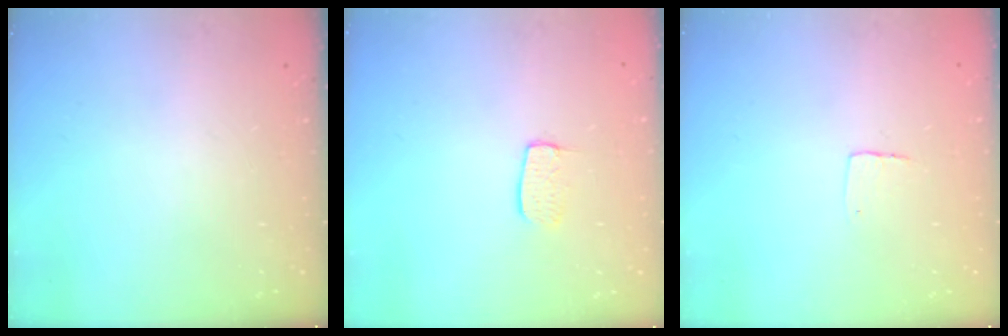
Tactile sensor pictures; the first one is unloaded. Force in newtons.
{"total": 5.6, "press": 5.6, "slide": 0.2}
{"total": 4.3, "press": 4.3, "slide": 0.3}